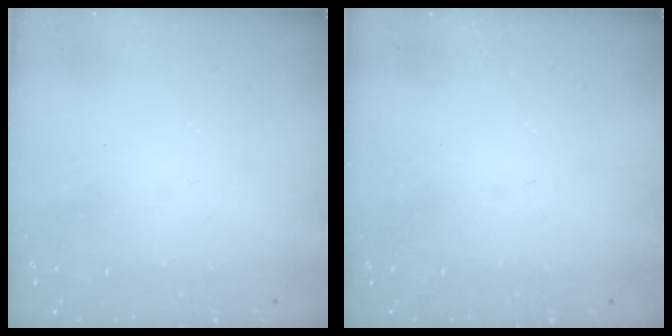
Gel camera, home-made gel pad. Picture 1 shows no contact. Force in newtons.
{"total": 0.0}